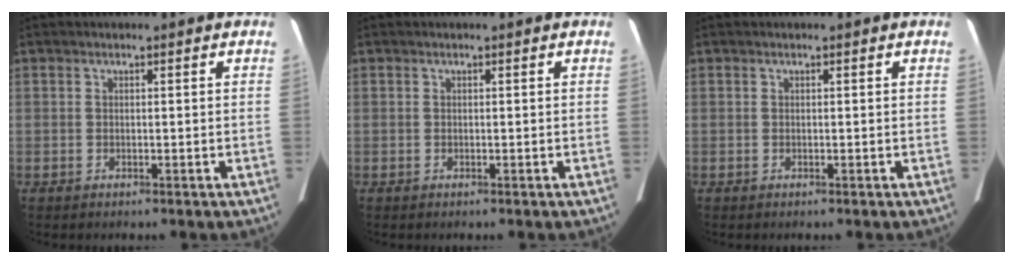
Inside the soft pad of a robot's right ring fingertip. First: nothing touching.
{"total": 0.0}
{"total": 0.0}